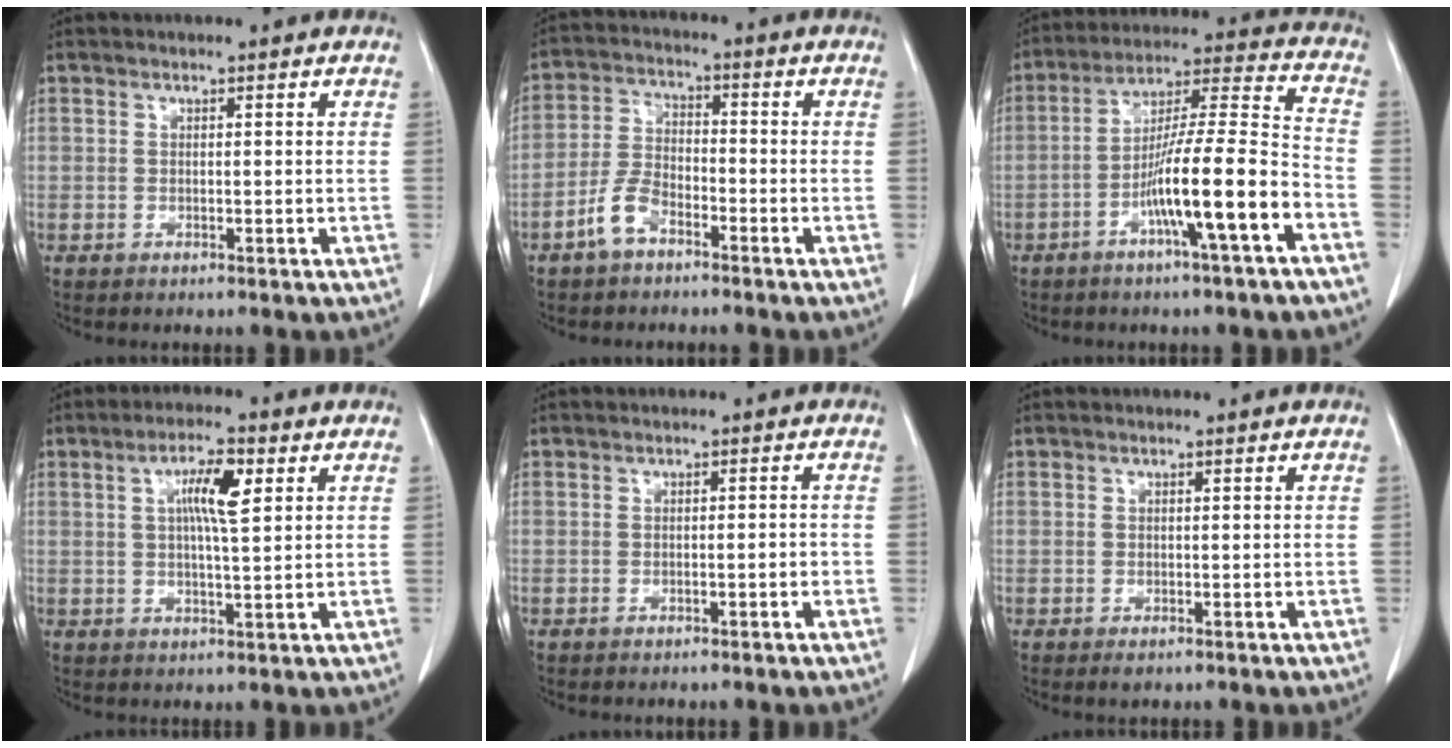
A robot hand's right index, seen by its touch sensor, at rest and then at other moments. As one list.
[{"total": 5.6, "force": [-3.6, 2.7, 3.4], "torque": [-0.083, 0.008, -0.071]}, {"total": 14.5, "force": [-6.0, -0.1, 13.2], "torque": [-0.229, 0.007, -0.105]}, {"total": 6.4, "force": [2.1, 0.9, 6.0], "torque": [-0.108, 0.004, 0.034]}, {"total": 1.1, "force": [-0.4, 0.2, 1.0], "torque": [-0.016, 0.001, -0.006]}, {"total": 0.8, "force": [-0.4, 0.6, 0.4], "torque": [-0.004, 0.001, -0.003]}]